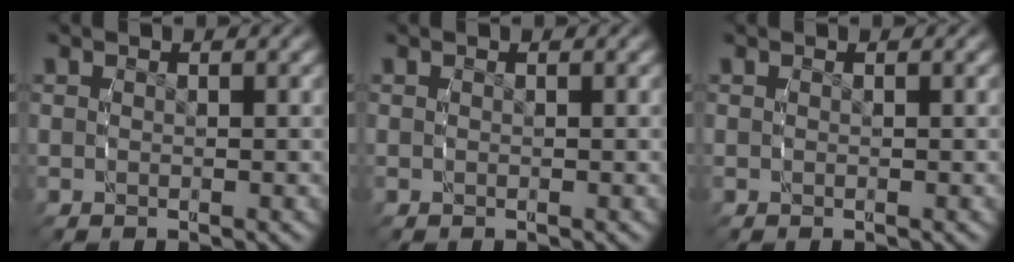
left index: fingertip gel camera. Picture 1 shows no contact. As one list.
[{"total": 0.0}, {"total": 0.0}]